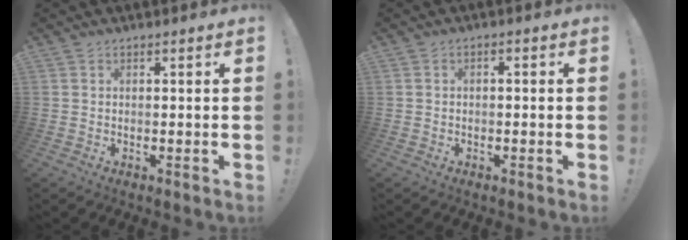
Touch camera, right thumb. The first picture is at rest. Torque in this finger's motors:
{"motor_torque": [-0.04, -0.47, -0.46, 0.14, 0.05]}